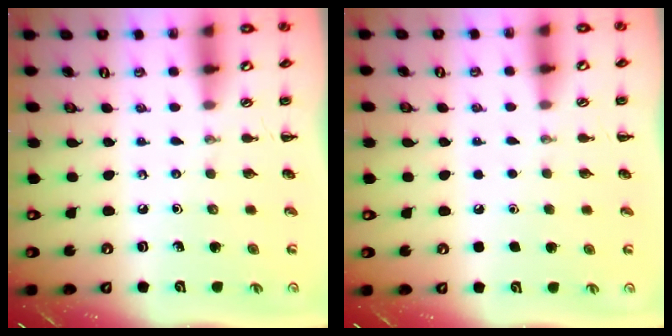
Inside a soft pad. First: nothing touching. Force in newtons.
{"total": 1.6, "press": 1.6, "slide": 0.1}